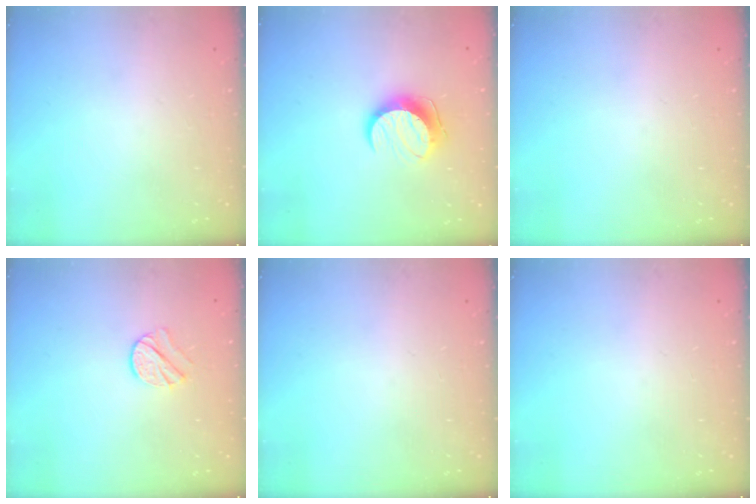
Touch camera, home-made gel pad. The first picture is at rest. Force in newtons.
{"total": 10.4, "press": 10.4, "slide": 0.2}
{"total": 0.0}
{"total": 7.3, "press": 7.3, "slide": 0.1}
{"total": 0.0}
{"total": 0.0}